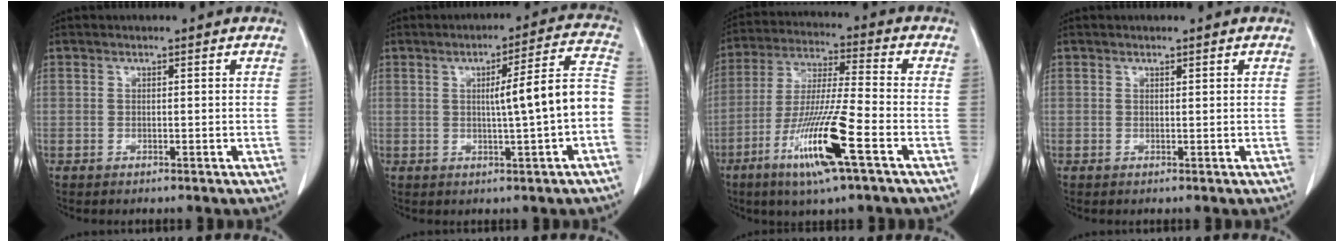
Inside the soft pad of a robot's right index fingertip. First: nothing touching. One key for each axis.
{"total": 9.4, "fx": -1.0, "fy": 0.0, "fz": 9.4, "tx": -0.123, "ty": 0.023, "tz": -0.015}
{"total": 14.4, "fx": -6.5, "fy": 0.1, "fz": 12.8, "tx": -0.257, "ty": -0.022, "tz": -0.121}
{"total": 0.0}